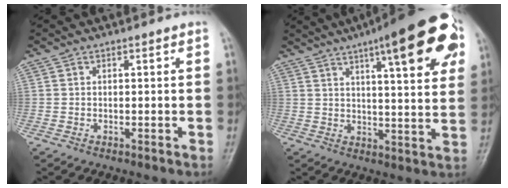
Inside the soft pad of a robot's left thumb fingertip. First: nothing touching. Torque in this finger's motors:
{"motor_torque": [2.61, 2.40, 1.86, -0.92, 0.36]}